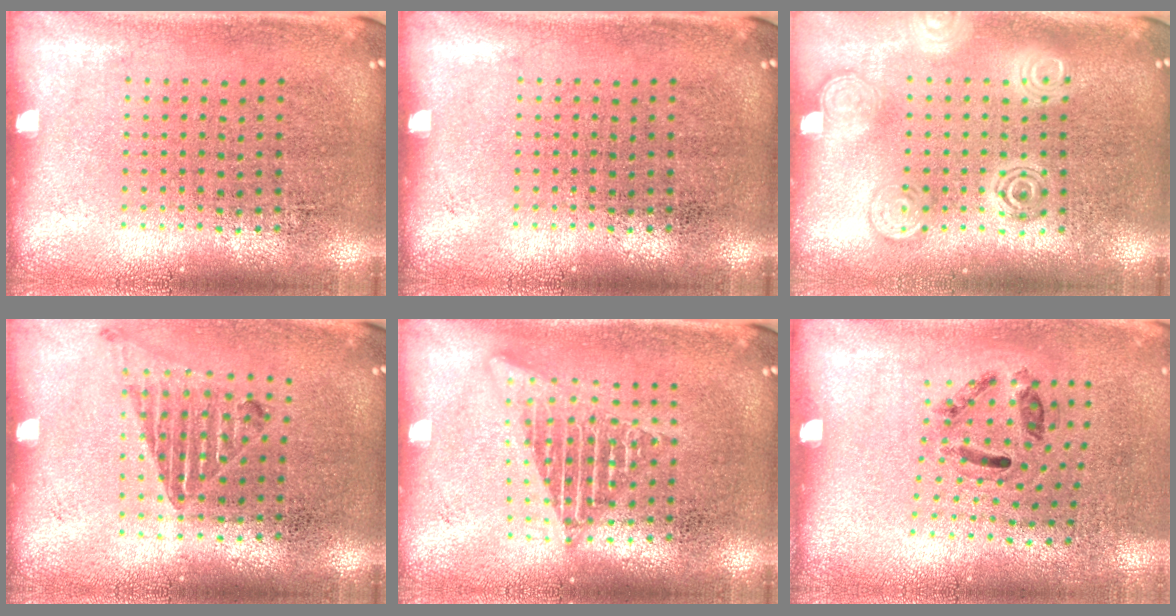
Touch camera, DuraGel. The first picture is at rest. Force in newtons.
{"total": 0.0}
{"total": 2.8, "press": 2.8, "slide": 0.4}
{"total": 1.0, "press": 1.0, "slide": 0.1}
{"total": 2.0, "press": 2.0, "slide": 0.2}
{"total": 1.3, "press": 0.6, "slide": 1.1}